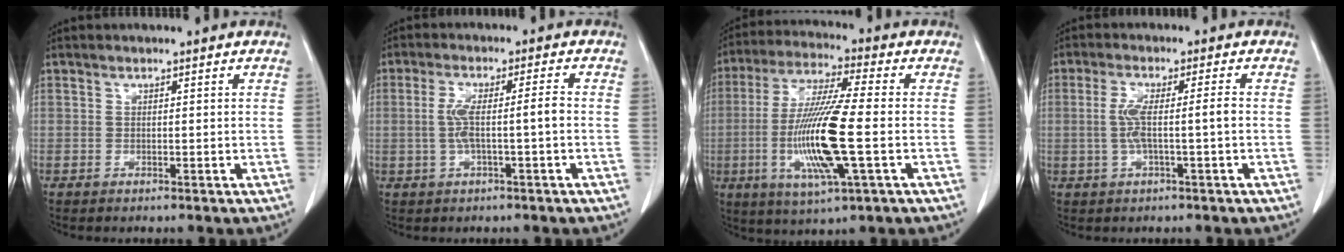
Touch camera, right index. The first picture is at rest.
{"total": 5.3, "force": [-0.7, 0.3, 5.2], "torque": [-0.109, 0.017, -0.009]}
{"total": 14.9, "force": [-2.9, 0.9, 14.6], "torque": [-0.298, -0.015, -0.057]}
{"total": 5.0, "force": [-0.6, 0.1, 4.9], "torque": [-0.105, 0.011, -0.009]}